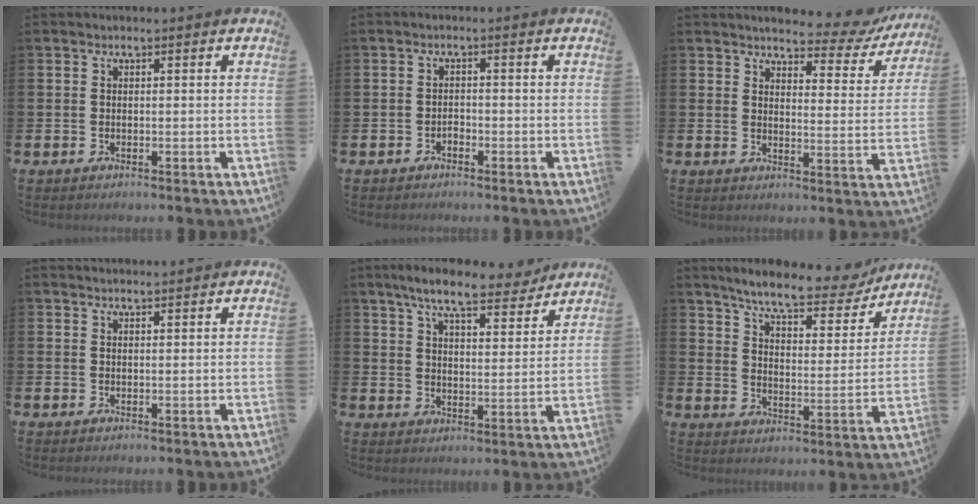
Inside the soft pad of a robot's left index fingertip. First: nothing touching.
{"total": 1.0, "force": [-0.8, 0.6, 0.2], "torque": [-0.007, 0.000, -0.017]}
{"total": 4.9, "force": [4.7, 1.2, 0.8], "torque": [-0.024, -0.036, 0.077]}
{"total": 0.8, "force": [0.8, -0.1, 0.1], "torque": [0.010, -0.006, 0.013]}
{"total": 8.7, "force": [7.6, 1.9, 3.8], "torque": [-0.076, -0.035, 0.129]}
{"total": 8.5, "force": [7.7, 1.7, 3.3], "torque": [-0.080, -0.051, 0.128]}